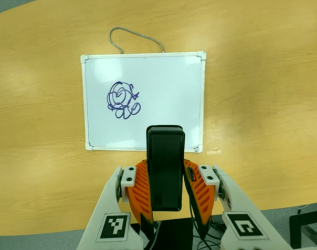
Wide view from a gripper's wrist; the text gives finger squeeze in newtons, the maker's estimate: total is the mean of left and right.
{"total": 3.5, "left": 1.9, "right": 5.0}